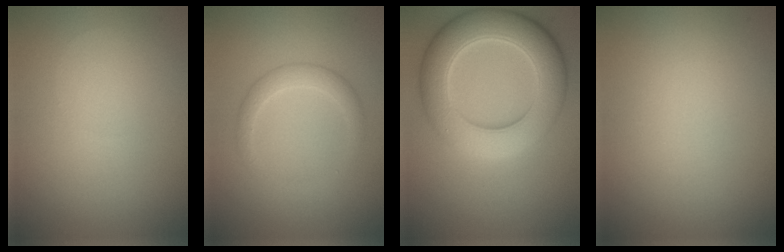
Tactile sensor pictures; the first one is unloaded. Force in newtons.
{"total": 2.1, "press": 2.1, "slide": 0.2}
{"total": 8.5, "press": 8.5, "slide": 0.2}
{"total": 0.0}